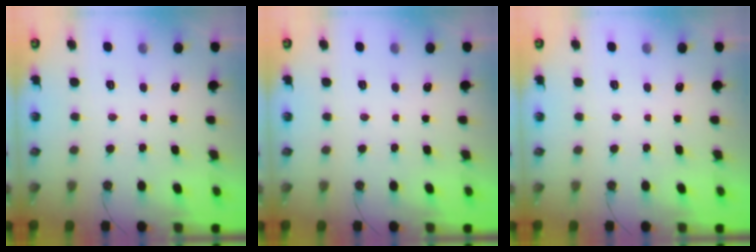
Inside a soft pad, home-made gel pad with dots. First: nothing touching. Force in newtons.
{"total": 0.0}
{"total": 0.0}